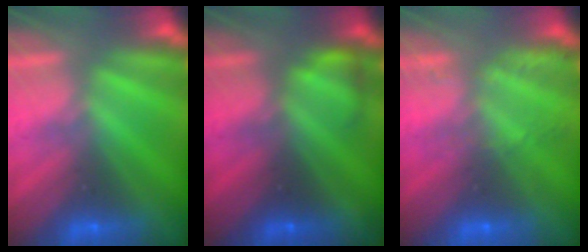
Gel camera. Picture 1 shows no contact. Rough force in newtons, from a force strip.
{"total": 2.3}
{"total": 2.1}